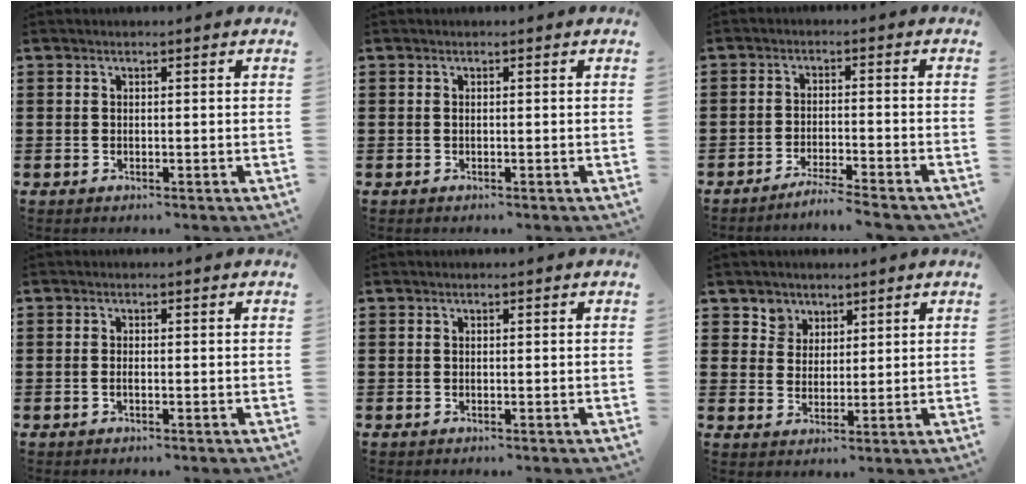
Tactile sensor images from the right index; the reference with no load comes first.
{"total": 0.0}
{"total": 3.4, "force": [-3.3, -0.5, 1.0], "torque": [-0.018, -0.001, -0.065]}
{"total": 0.7, "force": [-0.3, 0.2, 0.6], "torque": [-0.012, -0.004, -0.005]}
{"total": 0.0}
{"total": 4.1, "force": [2.5, 3.2, 0.0], "torque": [-0.019, 0.011, 0.048]}